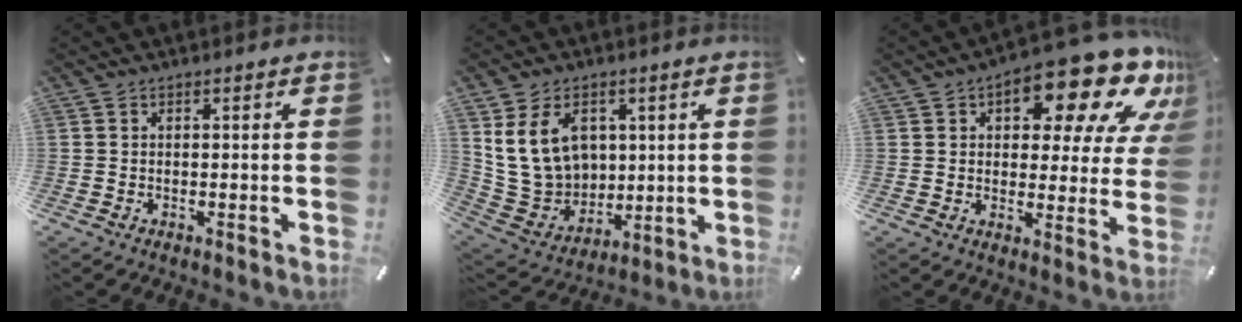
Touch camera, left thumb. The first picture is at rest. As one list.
[{"total": 14.2, "force": [4.6, 11.5, 6.9], "torque": [-0.138, -0.015, 0.096]}, {"total": 18.3, "force": [11.9, 8.0, 11.3], "torque": [-0.146, -0.088, 0.196]}]